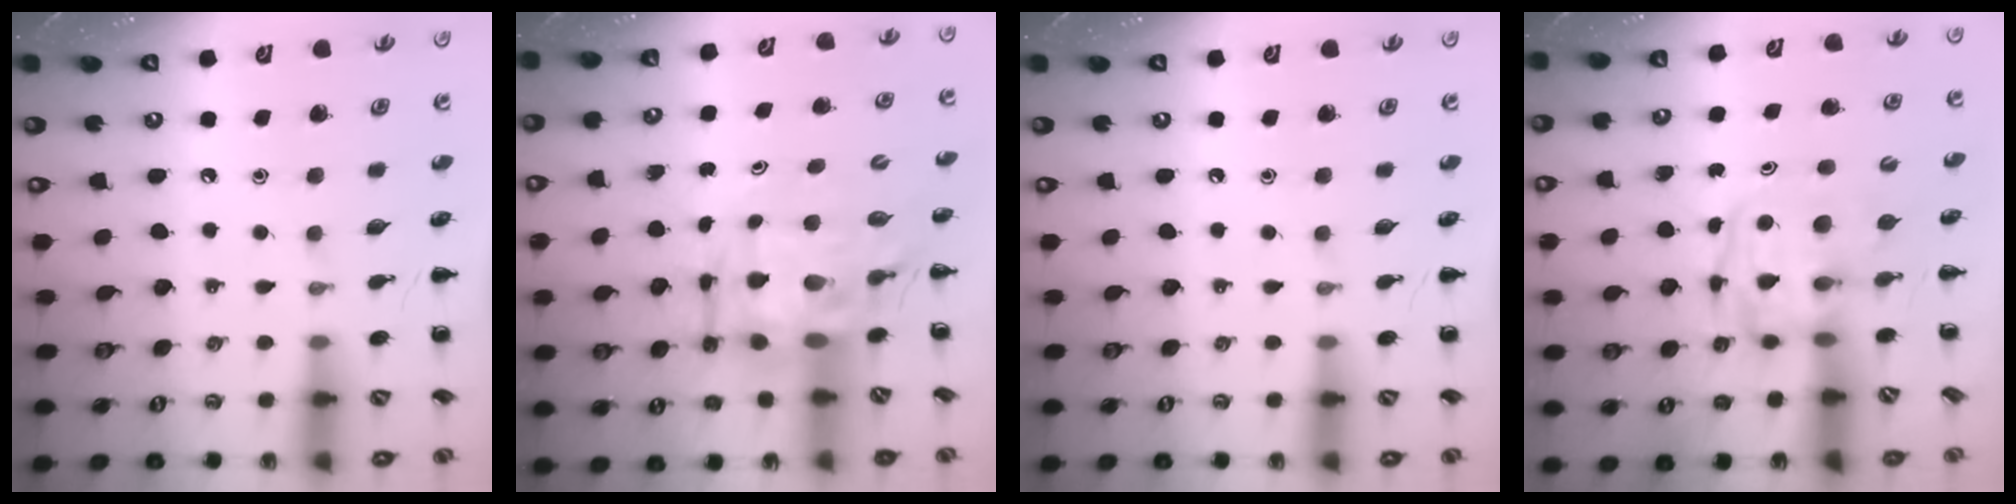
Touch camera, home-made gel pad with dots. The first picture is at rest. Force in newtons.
{"total": 7.2, "press": 6.9, "slide": 2.1}
{"total": 0.0}
{"total": 3.7, "press": 3.7, "slide": 0.6}